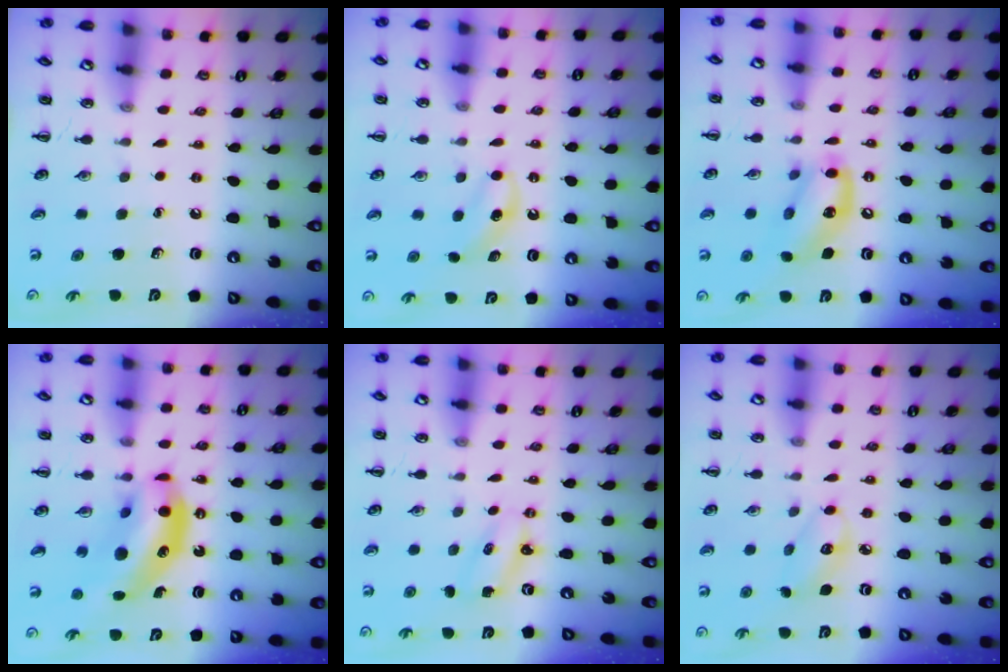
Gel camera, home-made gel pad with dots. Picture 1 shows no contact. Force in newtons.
{"total": 5.4, "press": 5.2, "slide": 1.5}
{"total": 13.1, "press": 12.8, "slide": 2.7}
{"total": 13.4, "press": 12.9, "slide": 3.5}
{"total": 2.4, "press": 2.3, "slide": 0.5}
{"total": 5.5, "press": 5.4, "slide": 0.8}